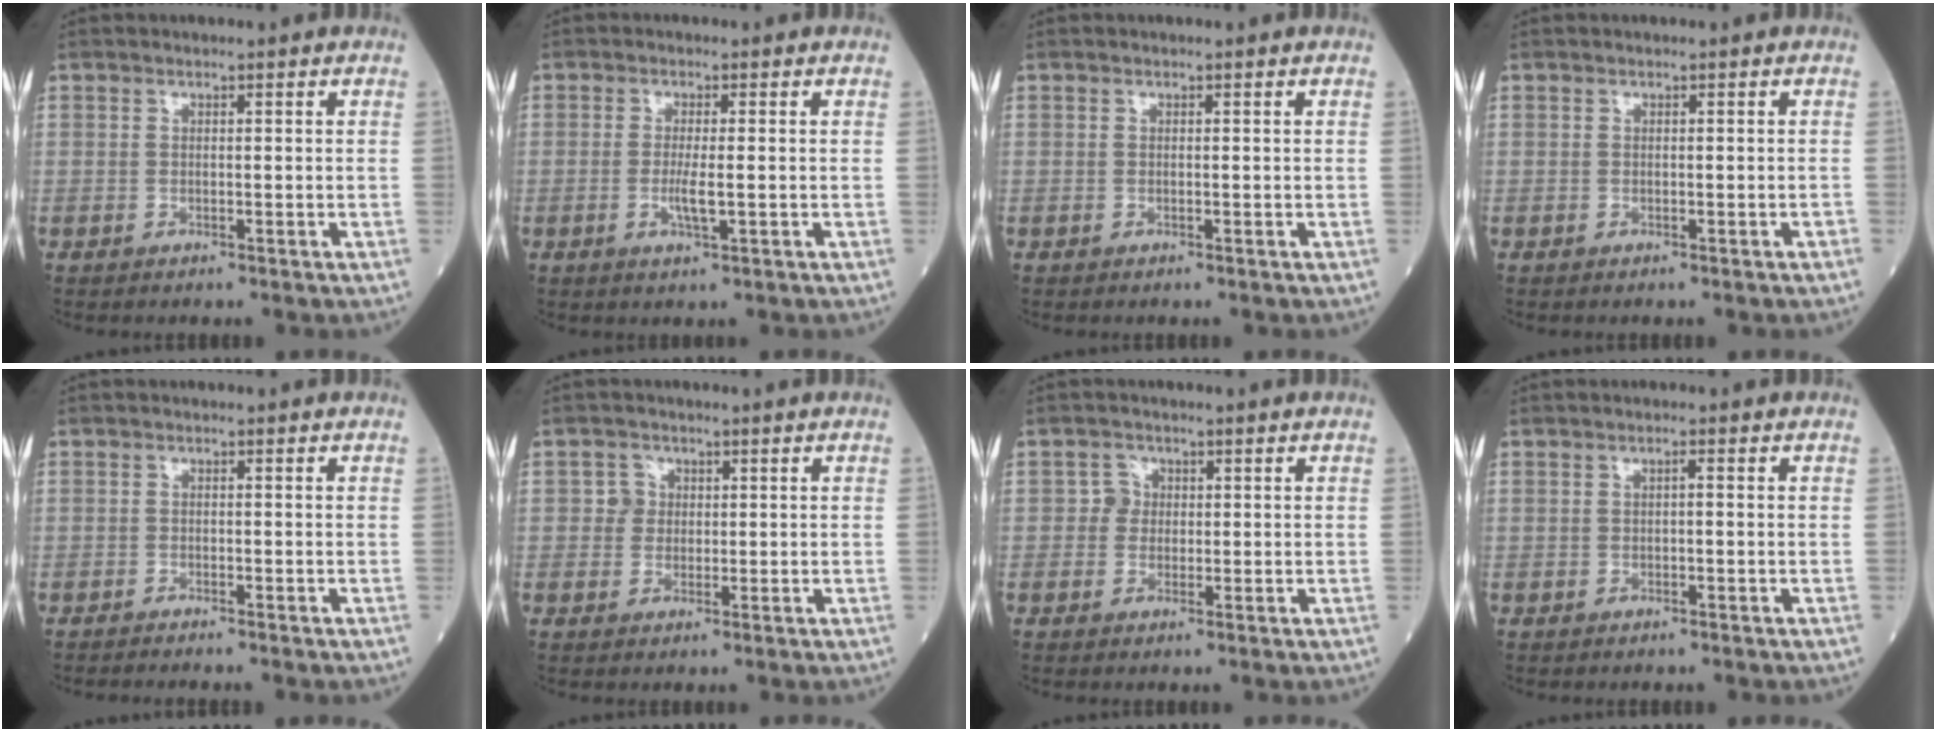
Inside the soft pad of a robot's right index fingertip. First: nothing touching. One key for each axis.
{"total": 3.0, "fx": -0.6, "fy": 0.1, "fz": 2.9, "tx": -0.061, "ty": -0.005, "tz": -0.012}
{"total": 0.0}
{"total": 0.0}
{"total": 1.7, "fx": -1.6, "fy": -0.3, "fz": 0.5, "tx": -0.010, "ty": -0.001, "tz": -0.025}
{"total": 2.1, "fx": 0.4, "fy": 2.0, "fz": 0.3, "tx": 0.001, "ty": 0.002, "tz": 0.003}
{"total": 1.8, "fx": 0.2, "fy": 1.7, "fz": 0.4, "tx": 0.001, "ty": 0.003, "tz": -0.001}
{"total": 0.6, "fx": 0.0, "fy": 0.0, "fz": 0.6, "tx": -0.010, "ty": 0.002, "tz": 0.000}